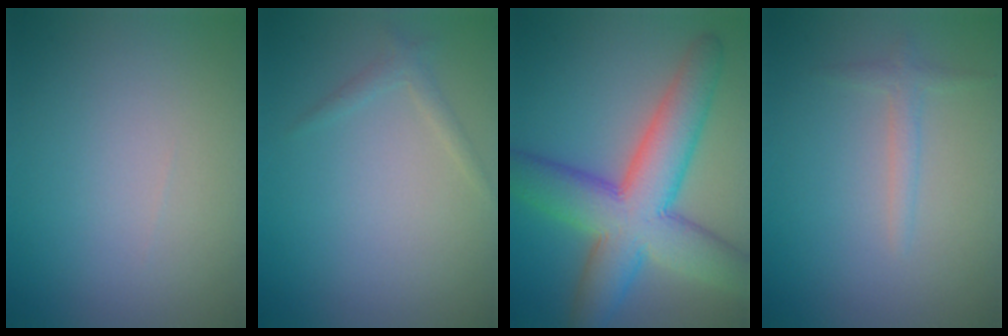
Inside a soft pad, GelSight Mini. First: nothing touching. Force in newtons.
{"total": 1.1, "press": 1.1, "slide": 0.1}
{"total": 10.4, "press": 10.4, "slide": 0.5}
{"total": 1.3, "press": 1.3, "slide": 0.0}